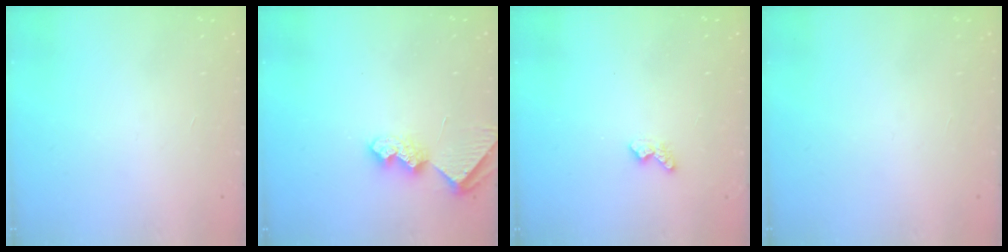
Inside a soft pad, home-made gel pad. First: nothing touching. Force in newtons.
{"total": 7.6, "press": 7.6, "slide": 0.2}
{"total": 3.4, "press": 3.4, "slide": 0.6}
{"total": 0.0}